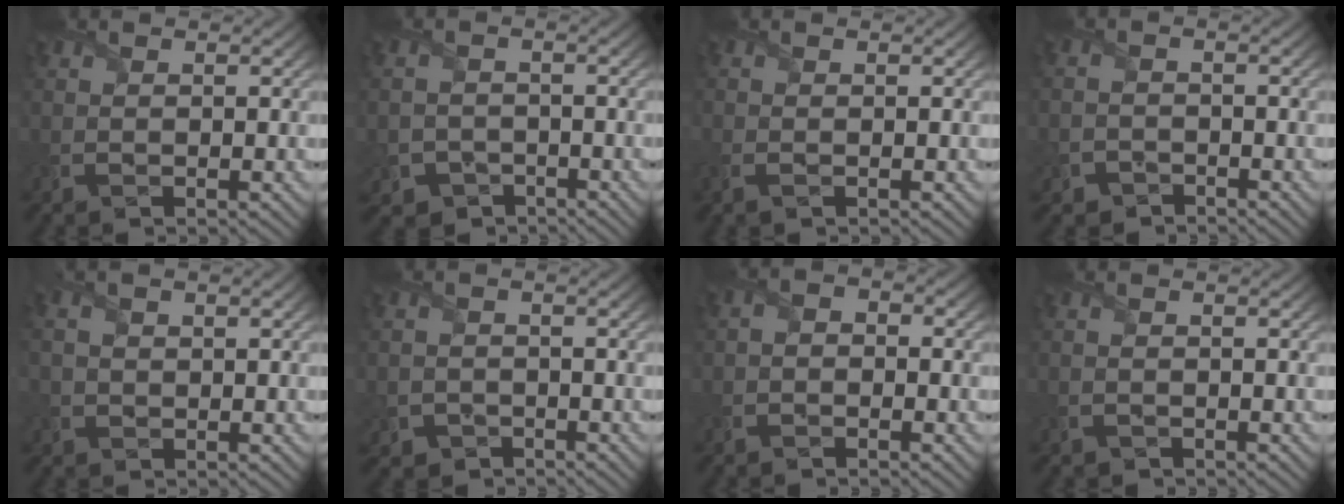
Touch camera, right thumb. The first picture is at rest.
{"total": 5.9, "force": [-3.6, 4.5, 1.3], "torque": [-0.036, -0.022, -0.070]}
{"total": 1.2, "force": [-0.6, 0.6, 0.8], "torque": [-0.021, -0.002, -0.013]}
{"total": 3.2, "force": [-2.6, 1.8, 0.3], "torque": [-0.003, 0.000, -0.056]}
{"total": 2.4, "force": [0.1, 1.4, 2.0], "torque": [-0.046, 0.002, 0.003]}
{"total": 3.4, "force": [-2.4, 2.4, 0.5], "torque": [-0.012, -0.005, -0.051]}
{"total": 2.1, "force": [-1.2, 1.3, 1.0], "torque": [-0.017, 0.005, -0.029]}
{"total": 1.0, "force": [-1.0, 0.4, 0.0], "torque": [0.003, -0.004, -0.022]}